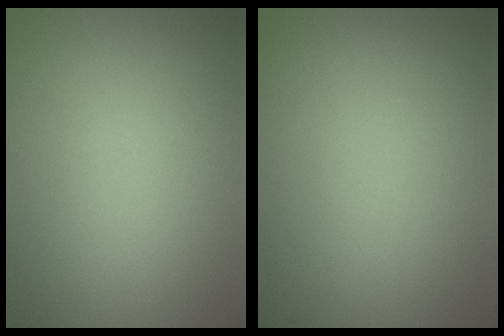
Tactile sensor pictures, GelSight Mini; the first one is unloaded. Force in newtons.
{"total": 0.0}